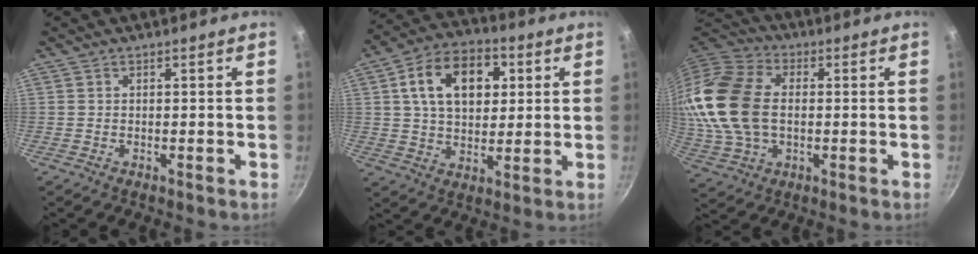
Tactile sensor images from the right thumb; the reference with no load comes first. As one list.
[{"total": 15.8, "force": [4.3, 10.6, 11.0], "torque": [-0.146, 0.009, 0.062]}, {"total": 19.1, "force": [0.7, 12.8, 14.2], "torque": [-0.271, 0.021, 0.012]}]